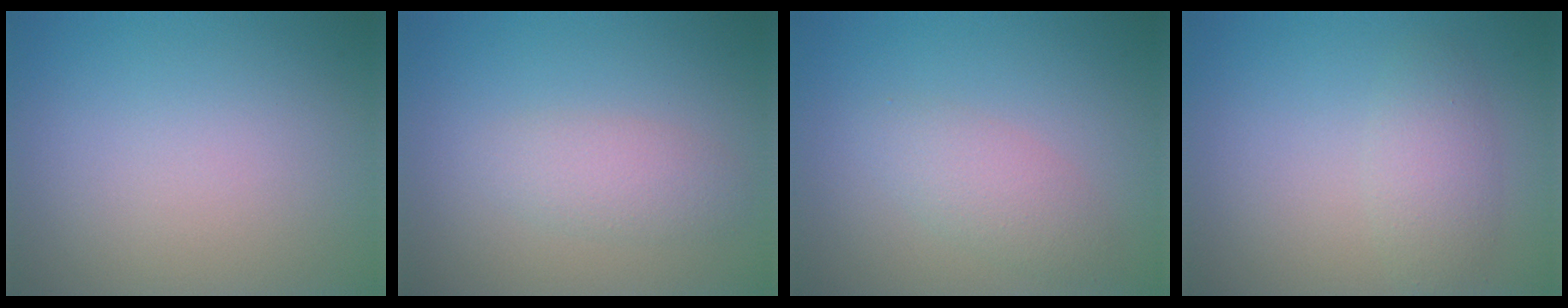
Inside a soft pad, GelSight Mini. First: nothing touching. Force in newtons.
{"total": 2.2, "press": 2.2, "slide": 0.1}
{"total": 2.4, "press": 2.4, "slide": 0.2}
{"total": 2.5, "press": 2.5, "slide": 0.2}